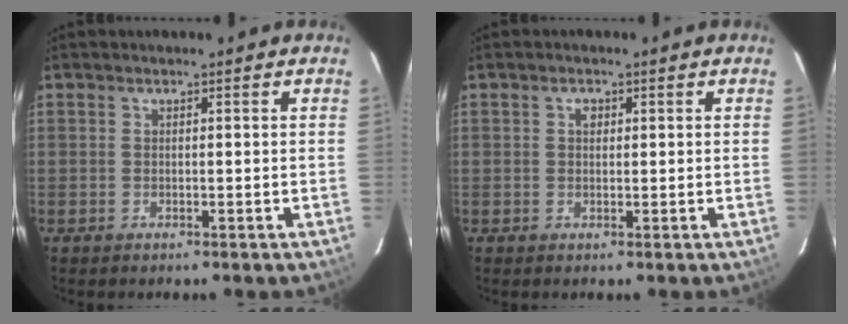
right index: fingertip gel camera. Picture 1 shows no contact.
{"total": 1.3, "force": [0.4, 1.0, 0.7], "torque": [-0.010, 0.006, 0.006]}